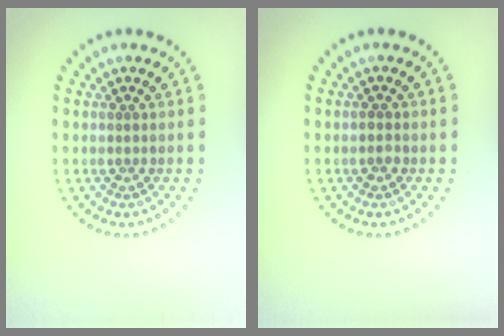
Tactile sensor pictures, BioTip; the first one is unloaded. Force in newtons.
{"total": 0.9, "press": 0.8, "slide": 0.1}